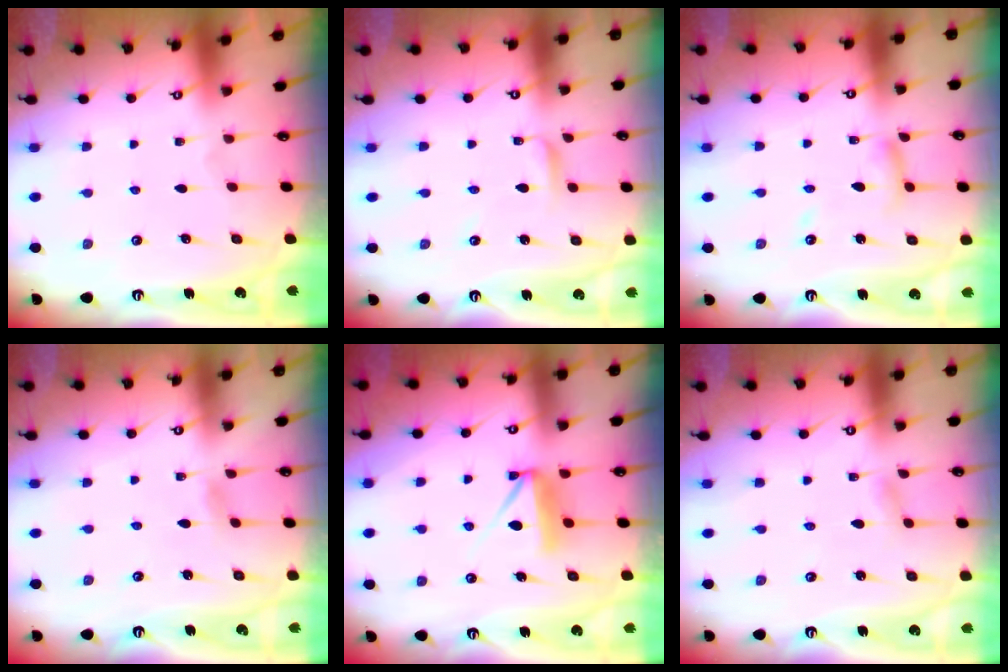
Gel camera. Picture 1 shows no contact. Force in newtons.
{"total": 2.7, "press": 2.7, "slide": 0.2}
{"total": 8.0, "press": 8.0, "slide": 0.7}
{"total": 6.0, "press": 6.0, "slide": 0.5}
{"total": 9.2, "press": 9.2, "slide": 0.7}
{"total": 2.9, "press": 2.9, "slide": 0.4}